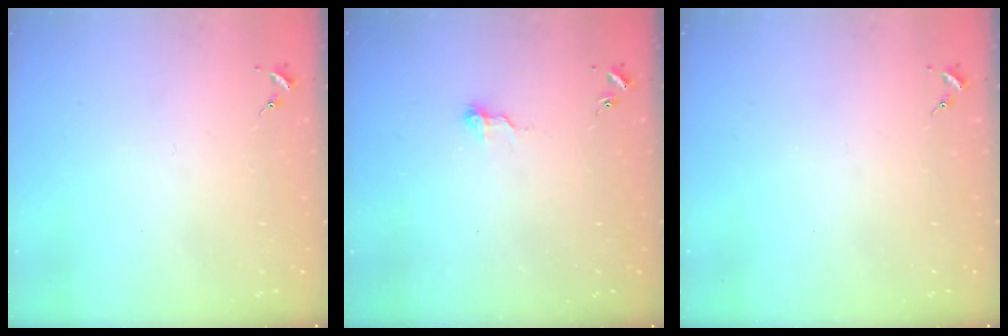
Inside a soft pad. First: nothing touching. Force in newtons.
{"total": 6.4, "press": 6.4, "slide": 0.6}
{"total": 0.0}